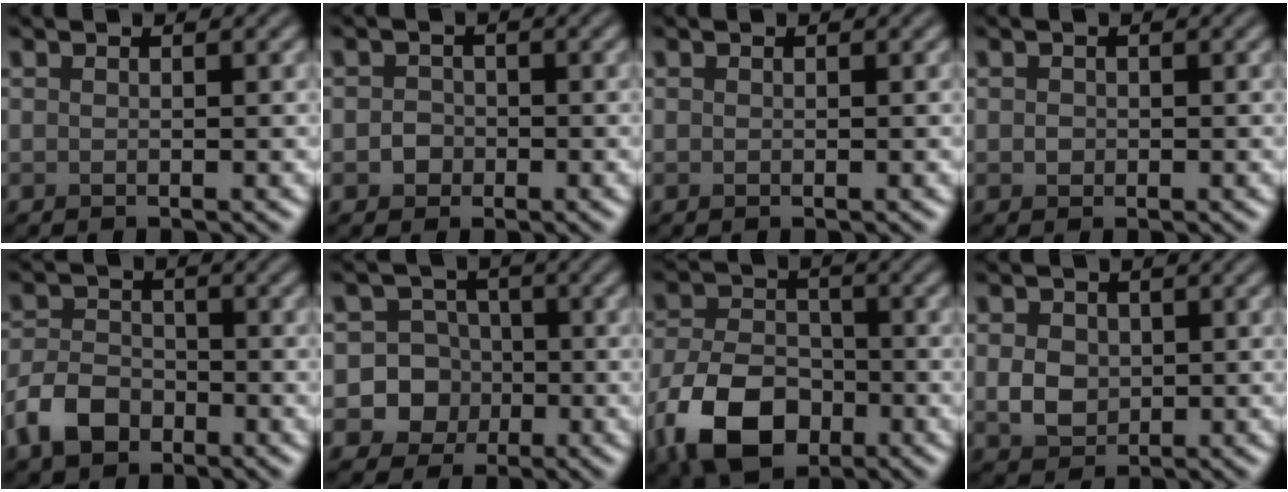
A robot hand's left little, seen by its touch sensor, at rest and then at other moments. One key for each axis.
{"total": 1.5, "fx": -0.4, "fy": 1.4, "fz": 0.5, "tx": -0.001, "ty": 0.000, "tz": -0.011}
{"total": 0.0}
{"total": 0.8, "fx": 0.0, "fy": 0.7, "fz": 0.3, "tx": -0.003, "ty": -0.002, "tz": -0.002}
{"total": 4.3, "fx": -2.4, "fy": 2.8, "fz": 2.1, "tx": -0.042, "ty": 0.000, "tz": -0.055}
{"total": 8.8, "fx": -1.9, "fy": 8.4, "fz": 1.7, "tx": -0.027, "ty": 0.012, "tz": -0.060}
{"total": 9.0, "fx": -4.1, "fy": 5.8, "fz": 5.5, "tx": -0.117, "ty": -0.012, "tz": -0.080}
{"total": 2.8, "fx": 0.2, "fy": 2.4, "fz": 1.5, "tx": -0.032, "ty": -0.003, "tz": 0.001}